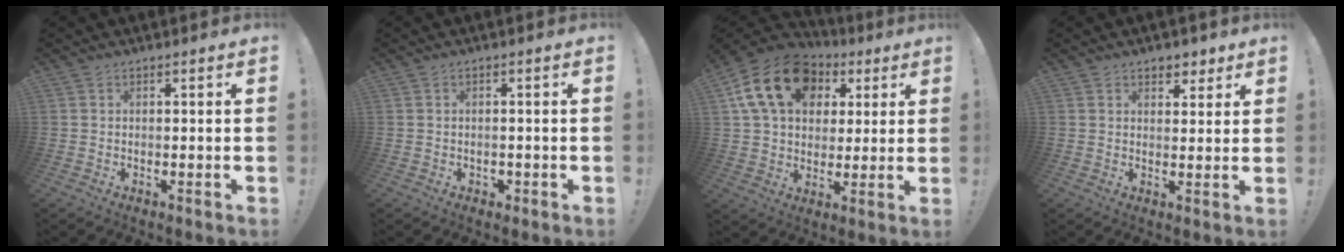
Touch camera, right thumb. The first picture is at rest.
{"total": 1.4, "force": [-0.5, 1.3, 0.4], "torque": [0.003, -0.004, -0.010]}
{"total": 20.0, "force": [7.5, 14.2, 11.9], "torque": [-0.186, -0.014, 0.144]}
{"total": 4.5, "force": [3.1, 3.1, 1.0], "torque": [0.005, -0.019, 0.054]}